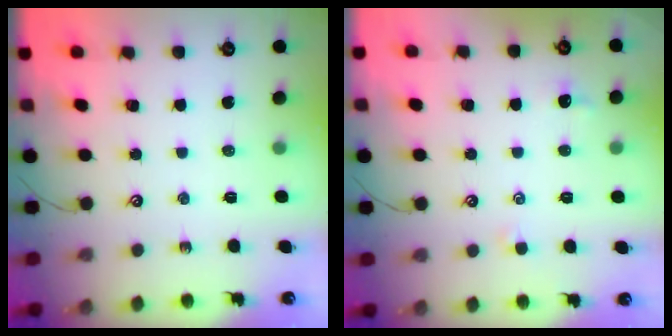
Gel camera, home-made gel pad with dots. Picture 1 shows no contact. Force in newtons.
{"total": 1.1, "press": 1.0, "slide": 0.5}